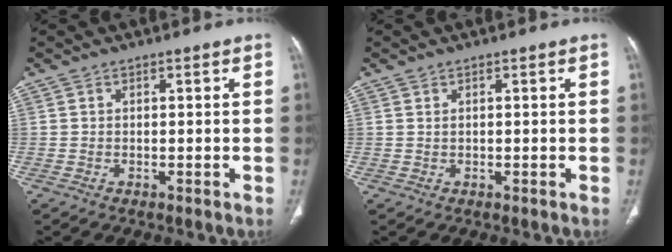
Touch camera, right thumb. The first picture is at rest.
{"total": 0.5, "force": [0.3, 0.2, 0.3], "torque": [-0.010, 0.002, 0.009]}